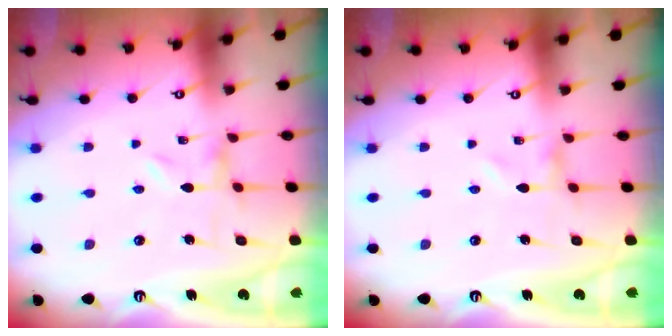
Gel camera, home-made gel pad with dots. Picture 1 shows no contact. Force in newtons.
{"total": 0.0}